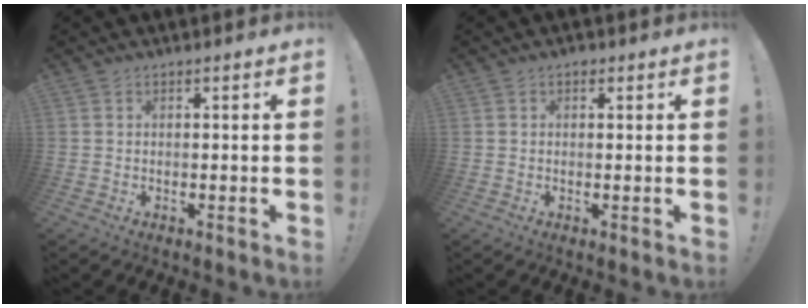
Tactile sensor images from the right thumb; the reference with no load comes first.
{"total": 0.6, "force": [0.2, 0.4, 0.4], "torque": [0.005, -0.004, 0.001]}